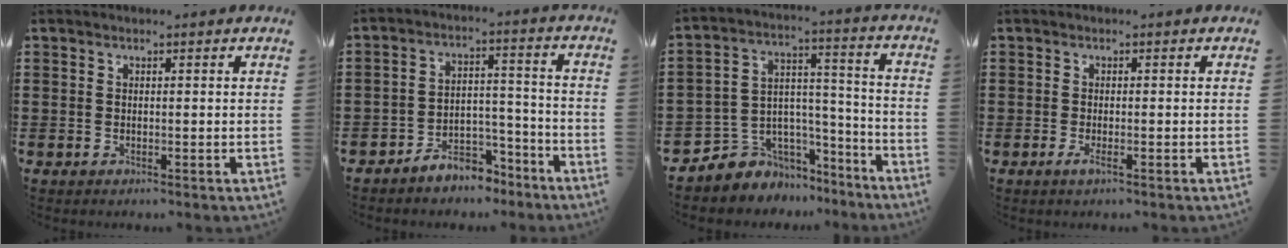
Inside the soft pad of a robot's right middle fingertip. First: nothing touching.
{"total": 5.6, "force": [-5.1, 2.1, 1.0], "torque": [-0.017, 0.019, -0.102]}
{"total": 5.7, "force": [-4.0, 4.0, -0.6], "torque": [-0.008, 0.004, -0.078]}
{"total": 1.3, "force": [-0.6, 0.2, 1.1], "torque": [-0.028, -0.003, -0.014]}